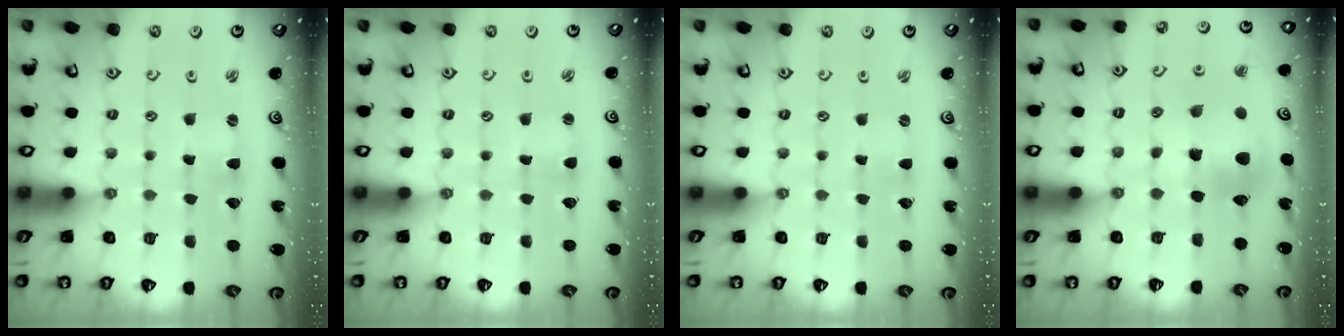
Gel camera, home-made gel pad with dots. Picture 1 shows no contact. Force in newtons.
{"total": 1.2, "press": 1.2, "slide": 0.0}
{"total": 0.0}
{"total": 10.3, "press": 10.2, "slide": 1.4}